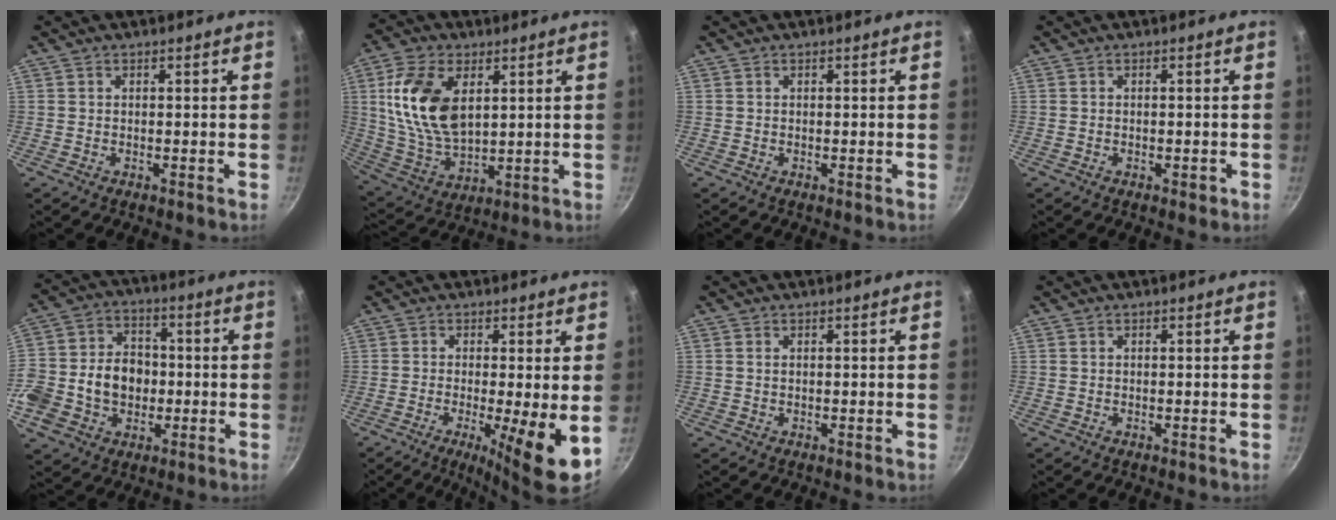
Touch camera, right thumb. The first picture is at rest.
{"total": 16.3, "force": [4.2, 9.6, 12.5], "torque": [-0.225, -0.016, 0.091]}
{"total": 0.0}
{"total": 1.2, "force": [-0.5, 0.7, 0.9], "torque": [-0.012, 0.003, -0.007]}
{"total": 17.9, "force": [-2.4, 13.9, 11.0], "torque": [-0.204, 0.037, -0.045]}
{"total": 8.9, "force": [-1.5, 1.1, 8.7], "torque": [-0.141, -0.011, -0.022]}
{"total": 0.6, "force": [0.2, 0.4, 0.5], "torque": [-0.009, 0.001, 0.003]}
{"total": 0.0}